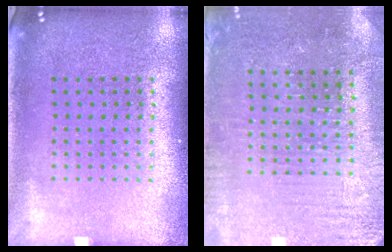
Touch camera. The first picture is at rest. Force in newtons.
{"total": 3.0, "press": 2.8, "slide": 0.8}